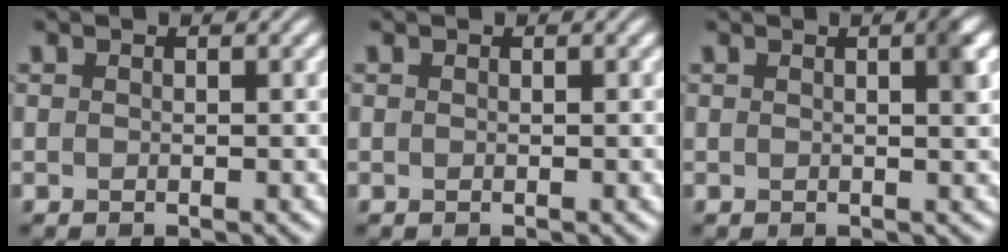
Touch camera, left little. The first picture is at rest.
{"total": 0.0}
{"total": 2.1, "force": [0.6, 0.4, 2.0], "torque": [-0.019, 0.008, 0.006]}